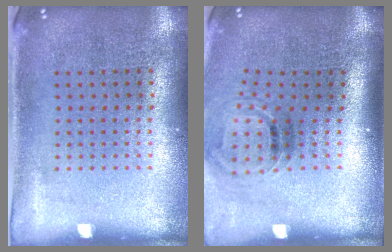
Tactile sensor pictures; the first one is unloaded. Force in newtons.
{"total": 1.2, "press": 0.9, "slide": 0.8}